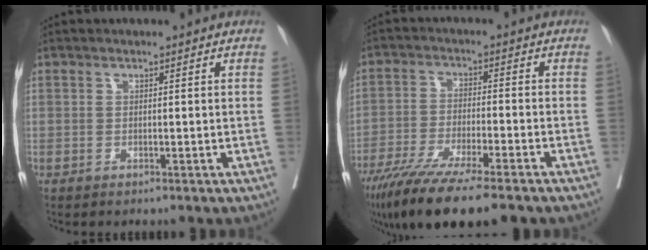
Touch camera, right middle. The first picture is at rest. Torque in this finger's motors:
{"motor_torque": [1.19, -0.95, 0.34, 0.21]}